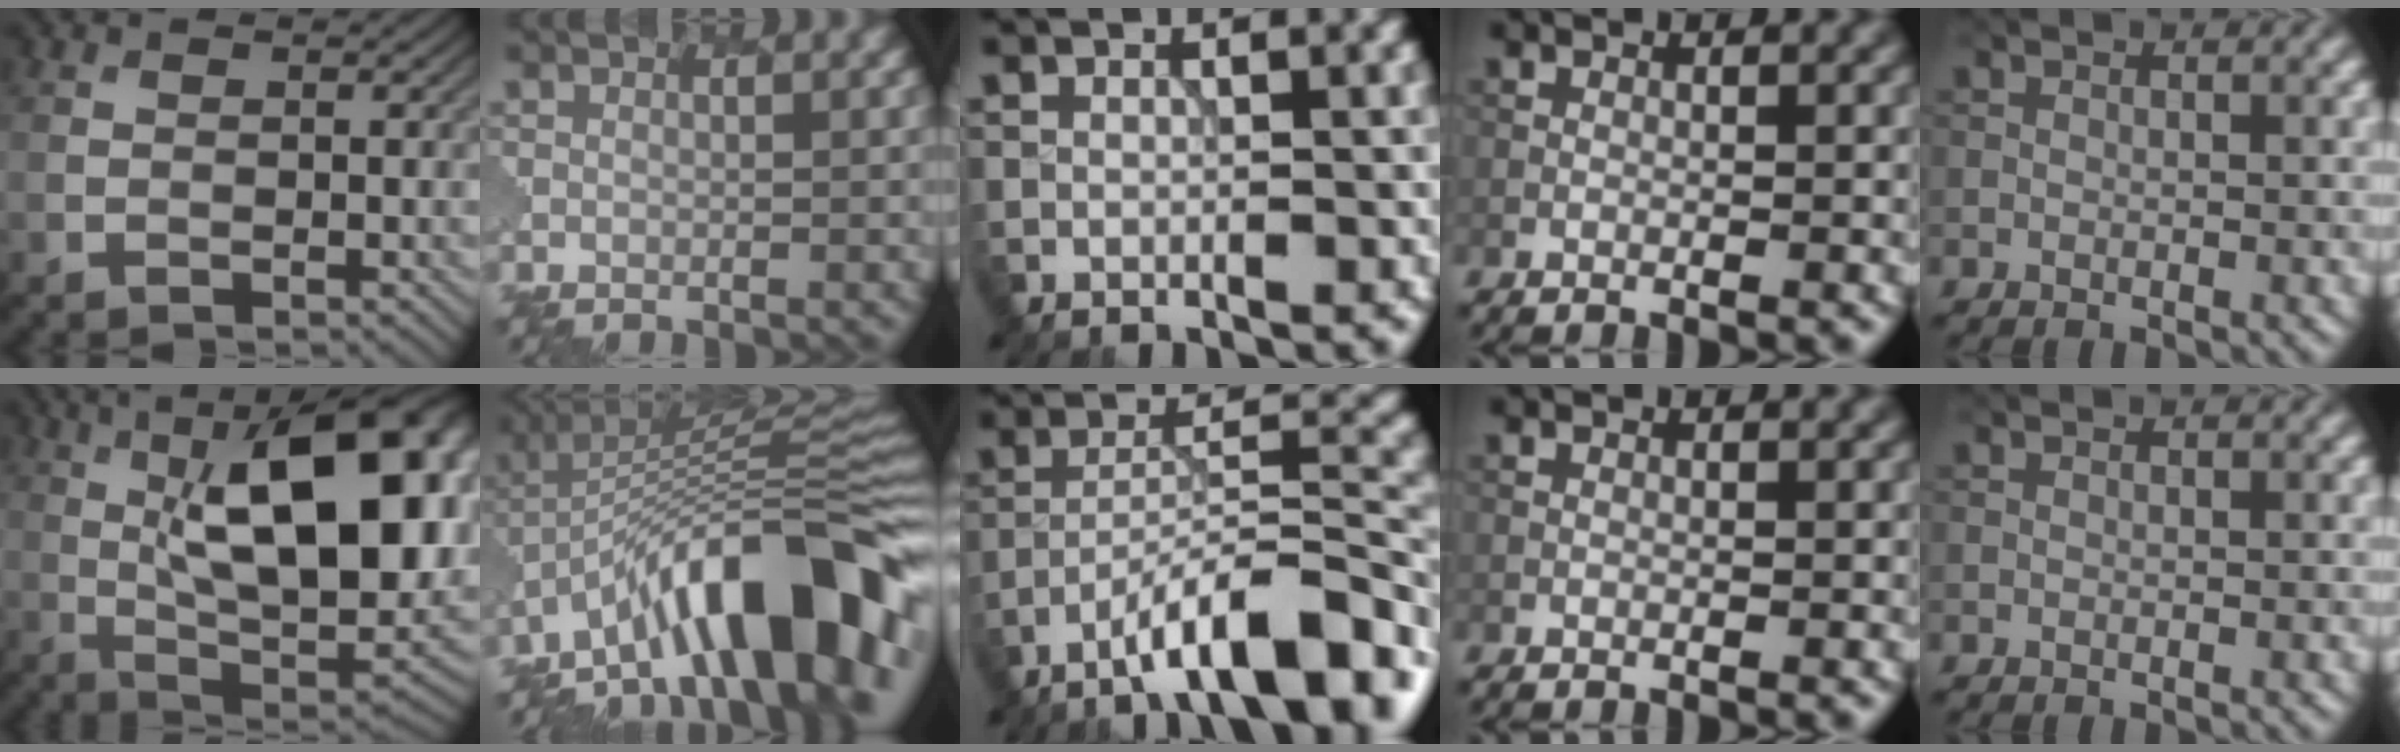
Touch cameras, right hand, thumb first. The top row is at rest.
{"thumb": {"total": 21.1, "force": [4.5, 9.5, 18.3], "torque": [-0.257, 0.023, 0.063]}, "index": {"total": 12.1, "force": [-6.7, 3.4, 9.4], "torque": [-0.127, 0.029, -0.107]}, "middle": {"total": 10.3, "force": [-6.8, 2.3, 7.3], "torque": [-0.111, 0.022, -0.112]}}